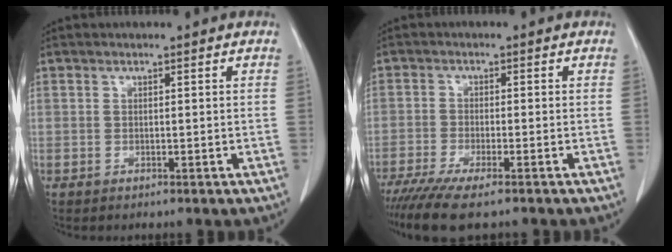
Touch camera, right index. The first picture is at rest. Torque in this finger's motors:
{"motor_torque": [1.18, -0.96, 0.54, 0.14]}